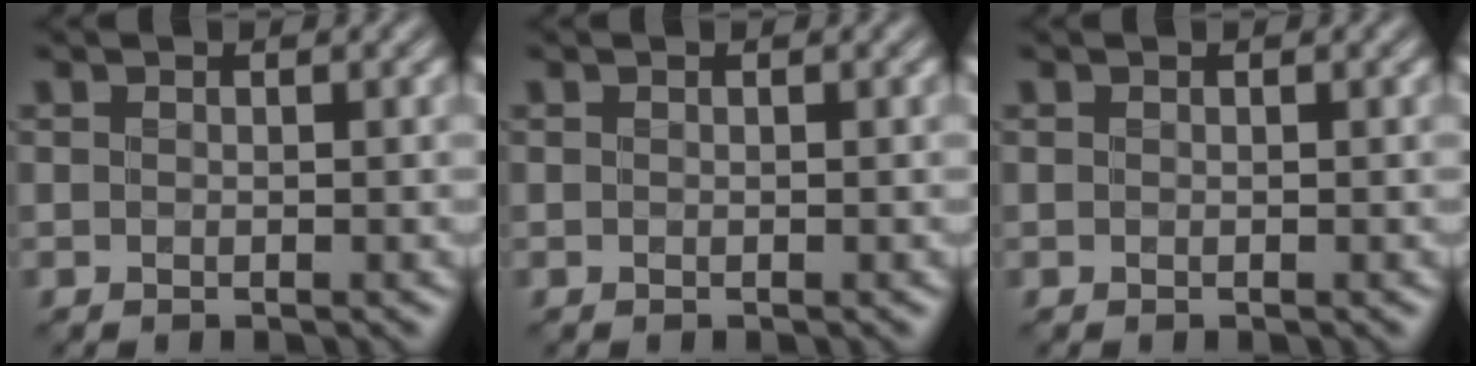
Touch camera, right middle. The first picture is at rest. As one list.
[{"total": 0.0}, {"total": 0.0}]